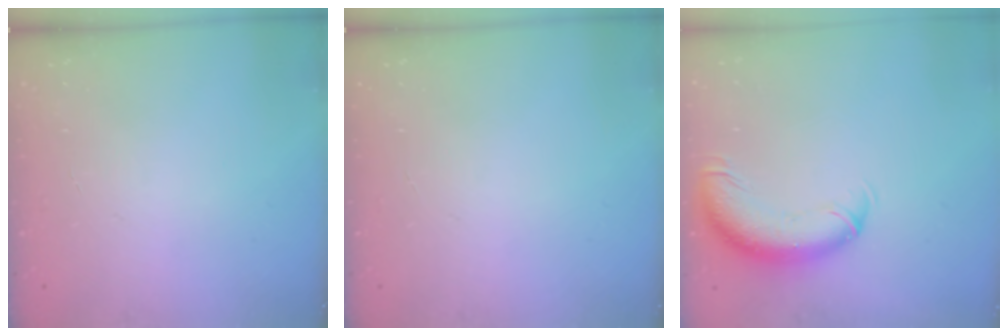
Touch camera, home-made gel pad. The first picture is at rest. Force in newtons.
{"total": 0.0}
{"total": 11.1, "press": 10.7, "slide": 2.7}